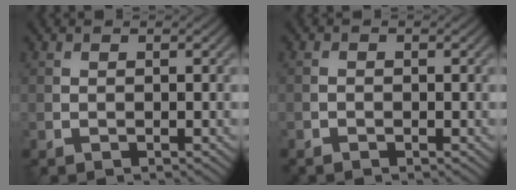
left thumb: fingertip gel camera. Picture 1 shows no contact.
{"total": 0.8, "force": [-0.6, 0.5, 0.3], "torque": [-0.006, 0.000, -0.011]}